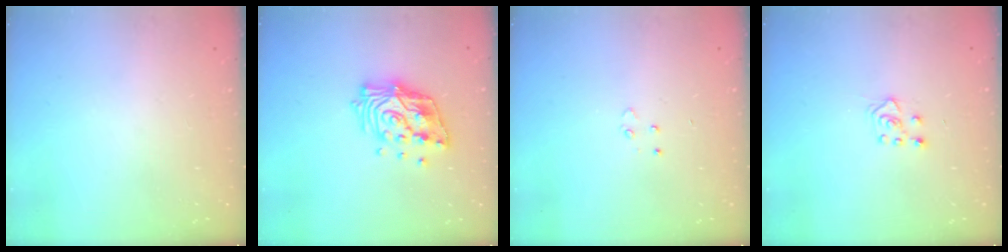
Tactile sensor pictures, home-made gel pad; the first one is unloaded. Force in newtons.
{"total": 15.4, "press": 15.3, "slide": 1.6}
{"total": 3.0, "press": 3.0, "slide": 0.4}
{"total": 5.2, "press": 5.2, "slide": 0.7}